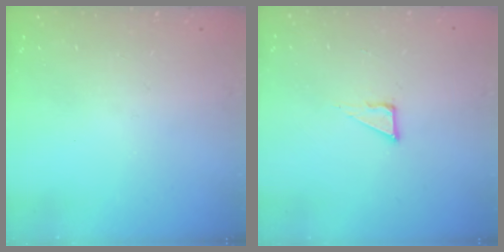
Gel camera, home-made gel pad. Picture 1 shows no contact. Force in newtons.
{"total": 5.3, "press": 5.2, "slide": 0.3}